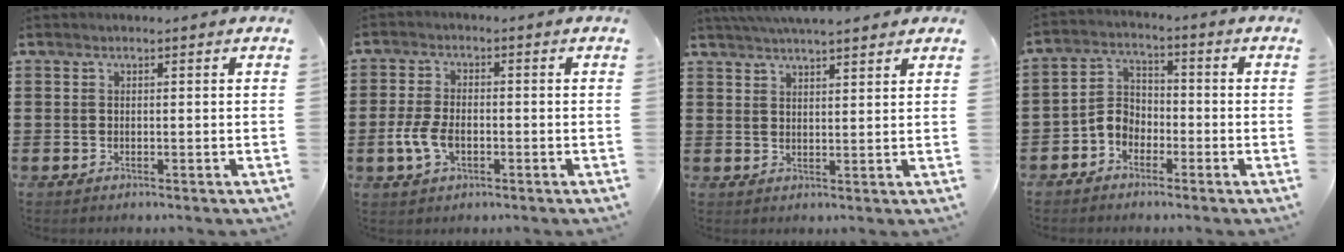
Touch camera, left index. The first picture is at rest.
{"total": 5.2, "force": [-1.5, 2.9, 4.0], "torque": [-0.095, -0.002, -0.031]}
{"total": 4.4, "force": [4.0, 0.2, 1.8], "torque": [-0.044, -0.004, 0.074]}
{"total": 4.5, "force": [-3.1, 2.8, 1.5], "torque": [-0.047, 0.006, -0.070]}